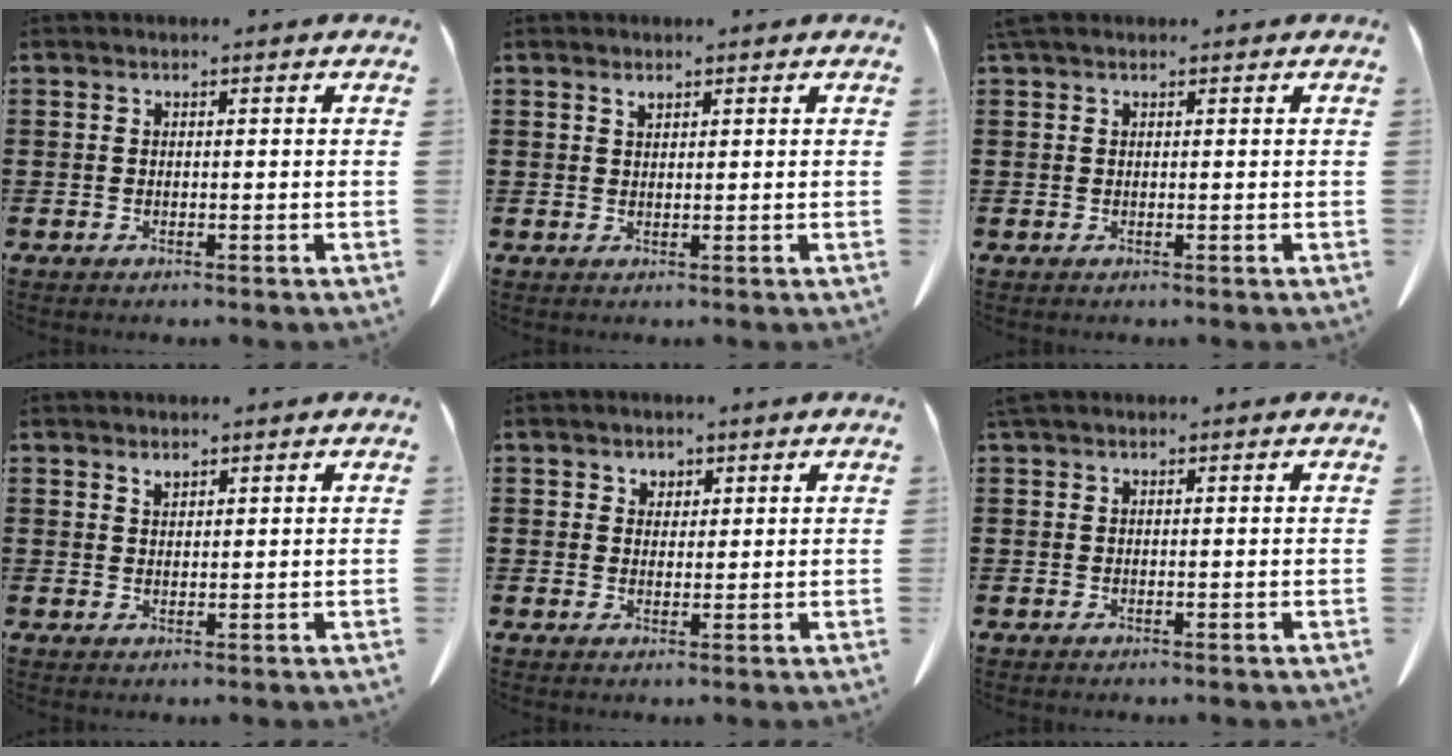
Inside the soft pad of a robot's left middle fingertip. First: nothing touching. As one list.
[{"total": 1.0, "force": [0.8, 0.2, 0.6], "torque": [-0.014, -0.001, 0.016]}, {"total": 1.1, "force": [0.7, 0.5, 0.6], "torque": [-0.016, 0.003, 0.014]}, {"total": 1.4, "force": [1.3, 0.4, 0.4], "torque": [-0.010, -0.001, 0.026]}, {"total": 1.8, "force": [1.4, 1.1, 0.2], "torque": [0.000, 0.002, 0.026]}, {"total": 0.6, "force": [0.5, 0.2, 0.3], "torque": [-0.009, 0.002, 0.009]}]